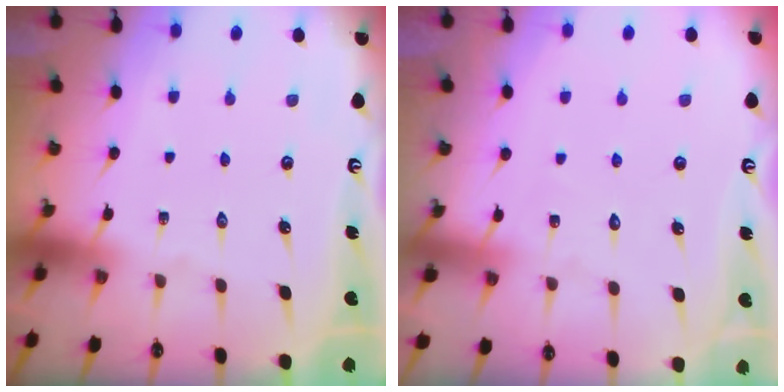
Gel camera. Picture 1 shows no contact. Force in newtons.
{"total": 3.0, "press": 3.0, "slide": 0.3}